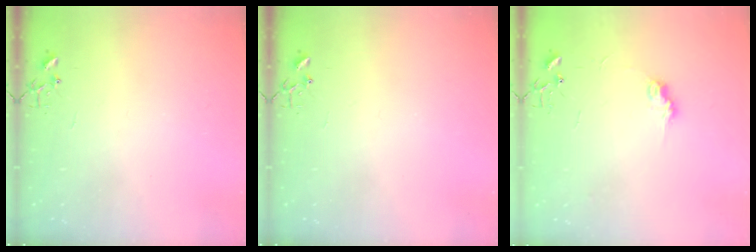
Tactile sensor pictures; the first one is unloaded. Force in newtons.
{"total": 0.0}
{"total": 8.0, "press": 8.0, "slide": 0.5}